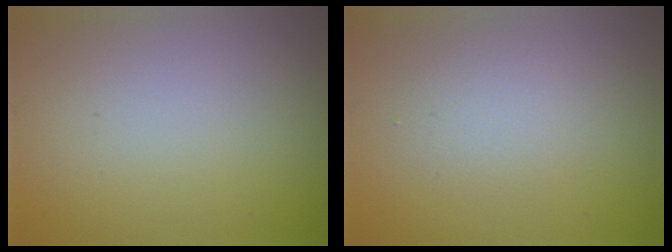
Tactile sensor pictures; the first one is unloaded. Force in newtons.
{"total": 2.1, "press": 2.1, "slide": 0.1}